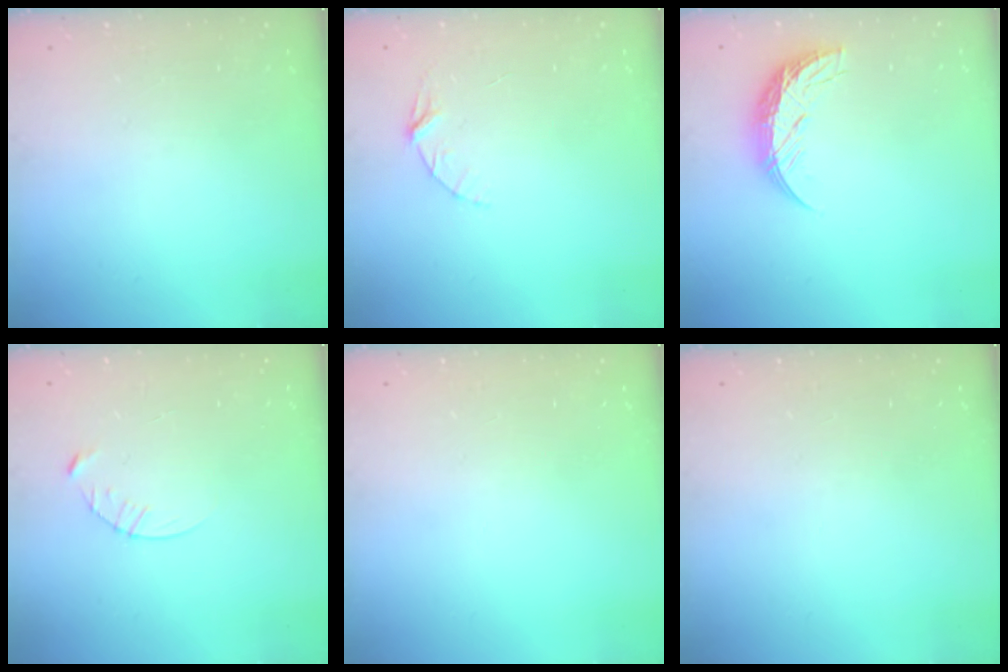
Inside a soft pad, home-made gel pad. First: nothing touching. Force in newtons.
{"total": 3.9, "press": 3.9, "slide": 0.4}
{"total": 9.3, "press": 9.3, "slide": 0.7}
{"total": 3.6, "press": 3.6, "slide": 0.5}
{"total": 0.0}
{"total": 0.0}